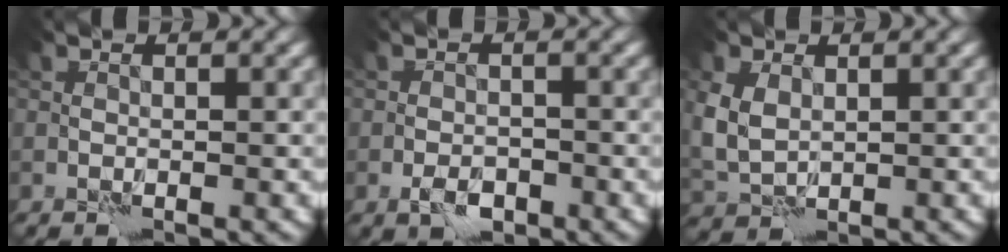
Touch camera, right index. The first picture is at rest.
{"total": 2.1, "force": [-1.1, 1.1, 1.3], "torque": [-0.019, 0.000, -0.022]}
{"total": 3.5, "force": [1.0, 2.5, 2.3], "torque": [-0.066, -0.002, 0.023]}